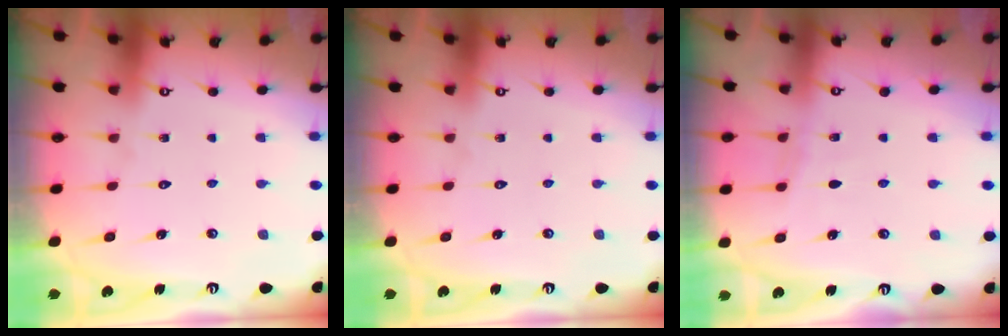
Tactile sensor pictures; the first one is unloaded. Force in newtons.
{"total": 0.0}
{"total": 3.1, "press": 3.1, "slide": 0.4}